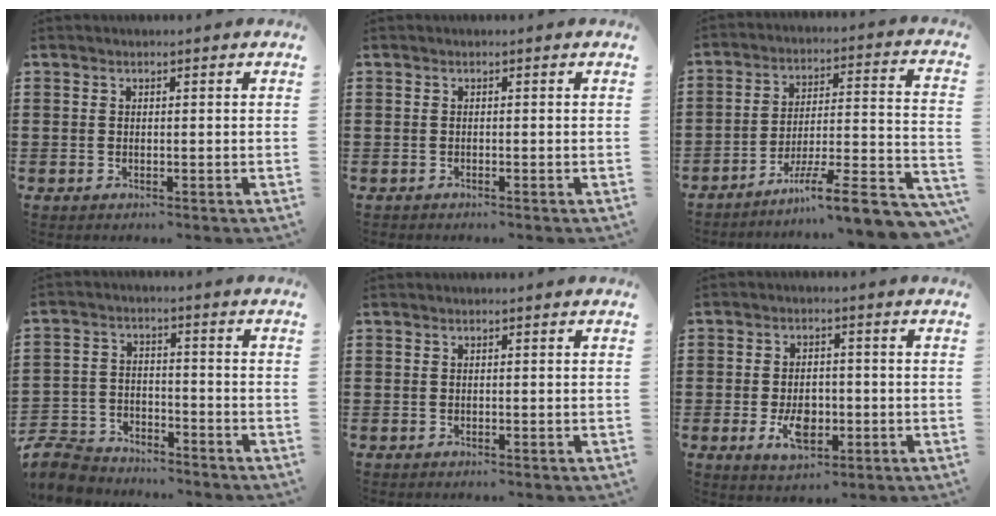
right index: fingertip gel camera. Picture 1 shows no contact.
{"total": 0.6, "force": [-0.5, 0.0, -0.2], "torque": [0.004, 0.001, -0.012]}
{"total": 9.3, "force": [-7.2, 0.6, 5.8], "torque": [-0.083, 0.004, -0.141]}
{"total": 6.7, "force": [-6.5, 1.6, 0.5], "torque": [-0.030, 0.011, -0.135]}
{"total": 0.0}
{"total": 5.1, "force": [-1.8, 3.0, 3.8], "torque": [-0.069, 0.000, -0.035]}